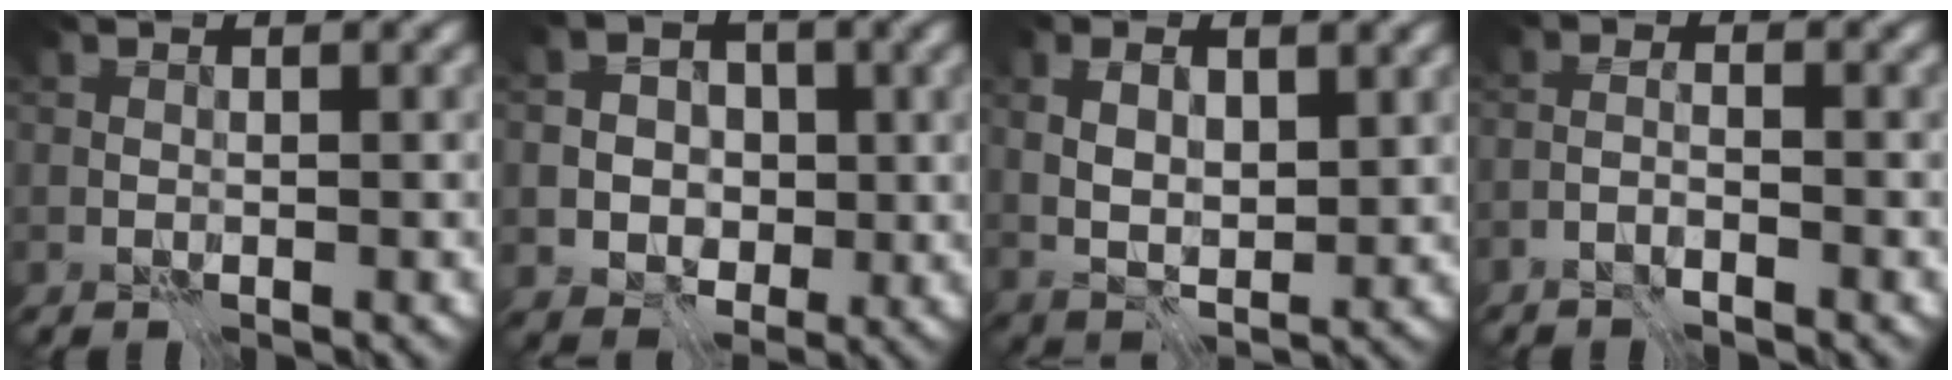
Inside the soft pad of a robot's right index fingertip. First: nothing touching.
{"total": 5.0, "force": [-0.4, 4.5, 2.3], "torque": [-0.028, 0.012, -0.021]}
{"total": 4.4, "force": [1.2, 2.2, 3.6], "torque": [-0.072, -0.001, 0.027]}
{"total": 1.4, "force": [-1.3, -0.2, 0.4], "torque": [-0.007, 0.004, -0.031]}